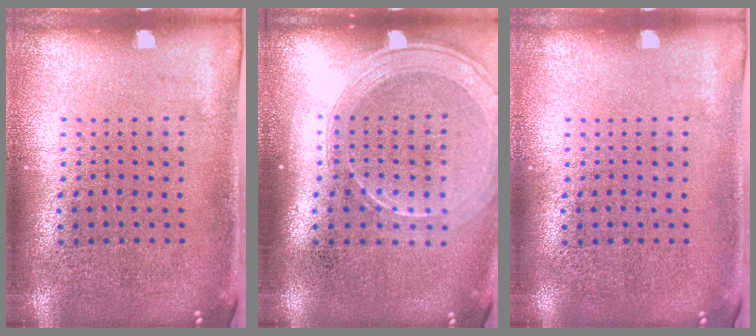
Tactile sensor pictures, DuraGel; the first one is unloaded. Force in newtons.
{"total": 1.8, "press": 1.6, "slide": 0.8}
{"total": 0.0}